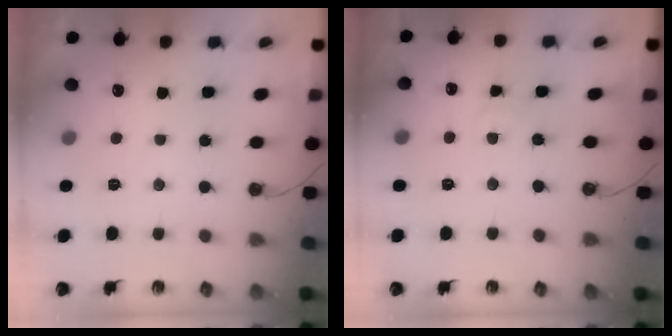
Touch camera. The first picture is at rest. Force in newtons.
{"total": 2.8, "press": 2.8, "slide": 0.5}